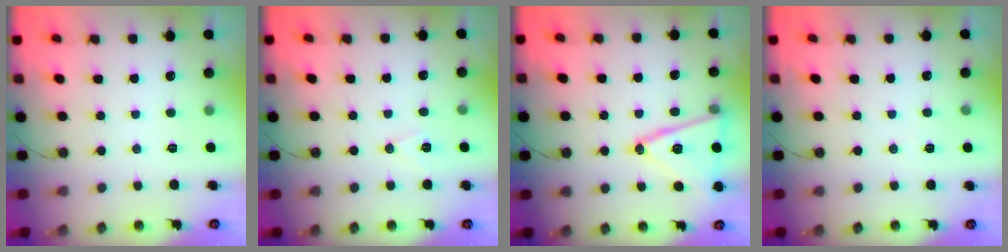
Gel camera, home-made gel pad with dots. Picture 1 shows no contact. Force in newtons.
{"total": 7.0, "press": 5.4, "slide": 4.4}
{"total": 16.6, "press": 16.3, "slide": 3.3}
{"total": 3.1, "press": 2.2, "slide": 2.1}